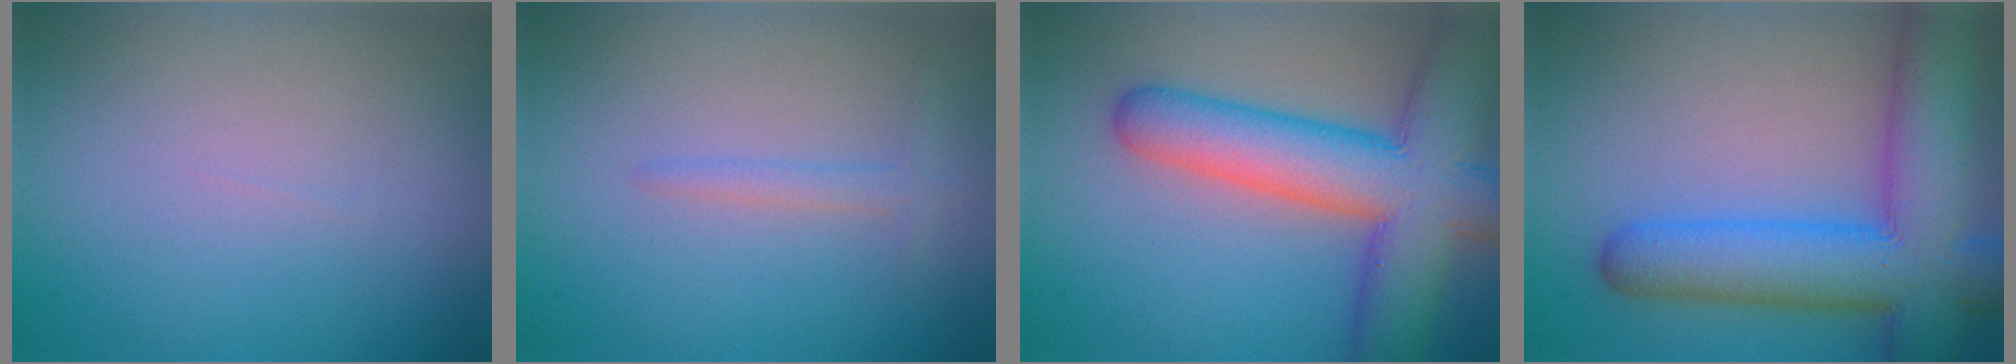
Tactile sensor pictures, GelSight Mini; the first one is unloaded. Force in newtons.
{"total": 1.3, "press": 1.3, "slide": 0.1}
{"total": 10.7, "press": 10.7, "slide": 0.6}
{"total": 10.7, "press": 10.7, "slide": 0.5}